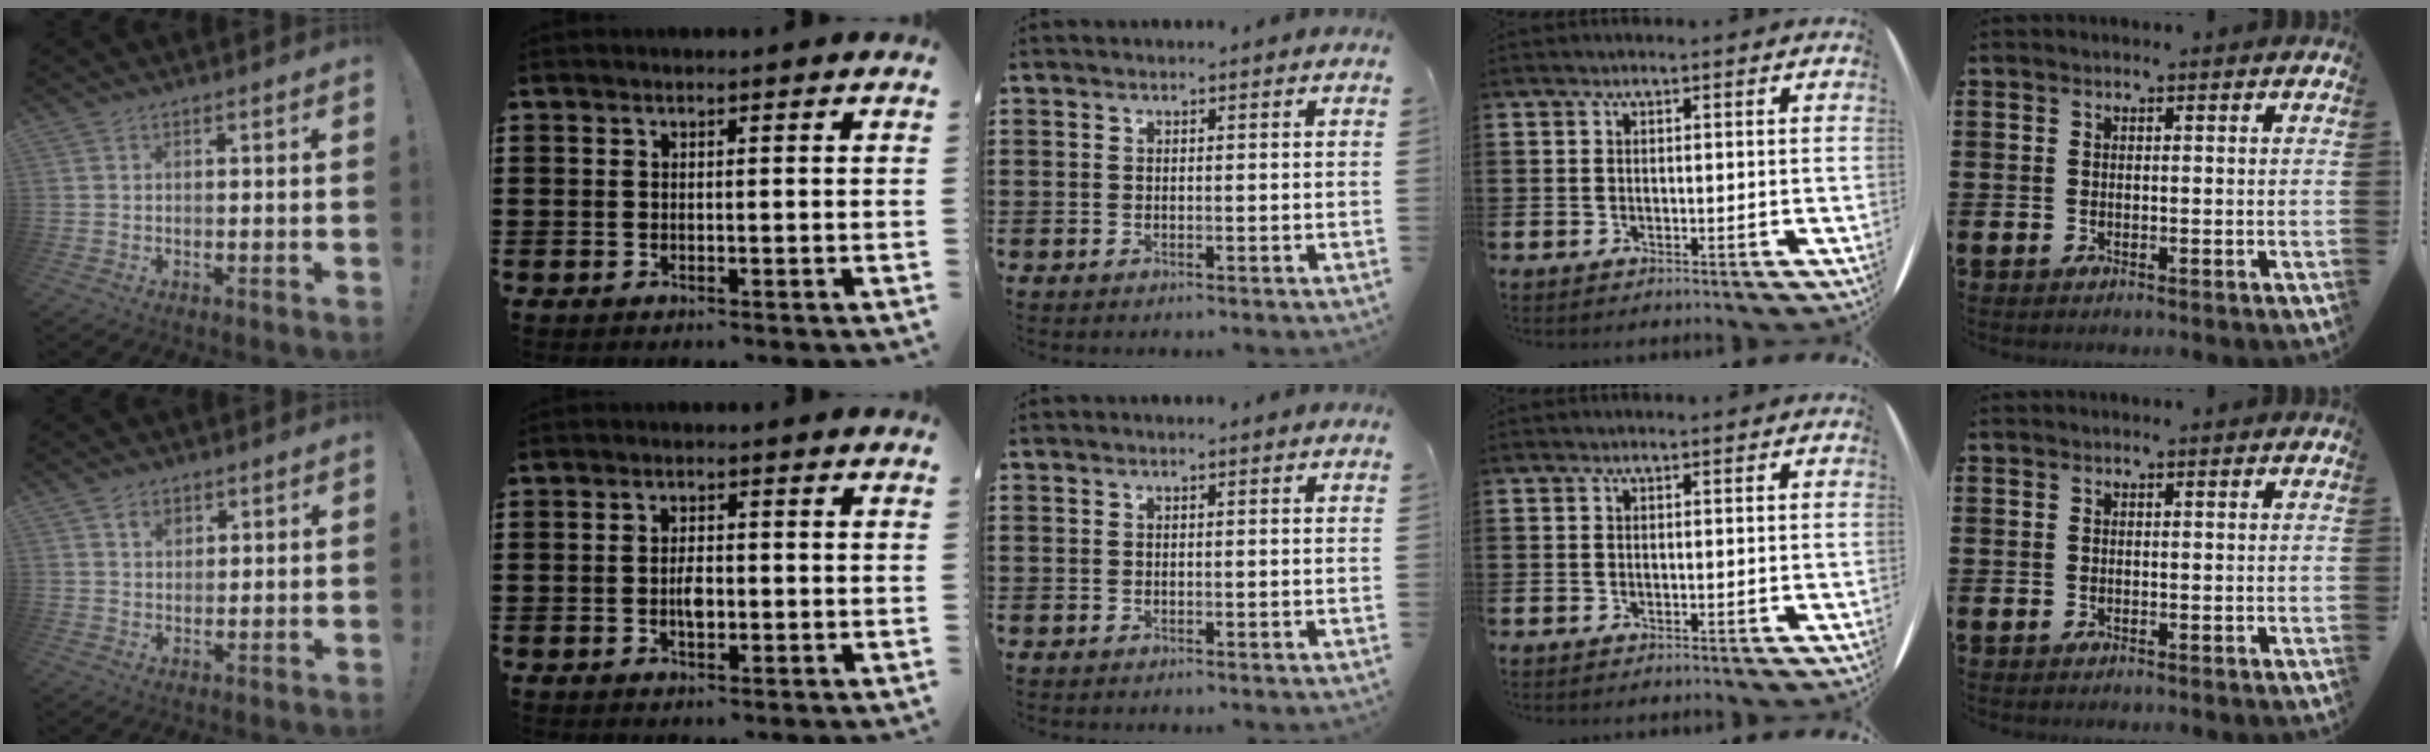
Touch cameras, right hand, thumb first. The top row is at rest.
{"thumb": {"total": 3.2, "force": [1.7, 2.3, 1.5], "torque": [-0.017, -0.006, 0.027]}, "index": {"total": 2.9, "force": [-0.5, 1.3, 2.6], "torque": [-0.048, 0.002, -0.008]}}